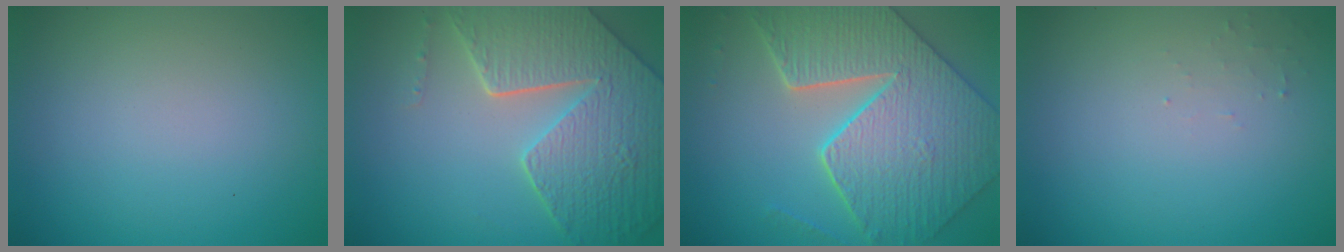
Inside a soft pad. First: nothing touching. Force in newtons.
{"total": 8.8, "press": 6.2, "slide": 6.2}
{"total": 8.2, "press": 6.8, "slide": 4.5}
{"total": 0.7, "press": 0.7, "slide": 0.2}